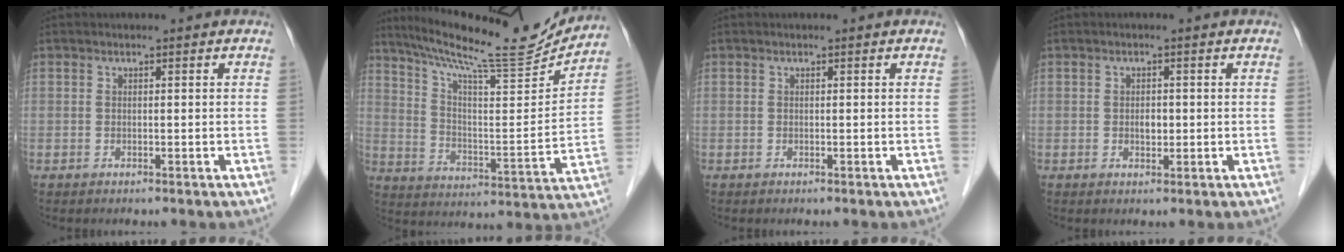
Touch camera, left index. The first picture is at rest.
{"total": 19.9, "force": [18.1, 1.0, 8.3], "torque": [-0.145, -0.038, 0.271]}
{"total": 0.0}
{"total": 1.6, "force": [-0.5, 1.0, 1.2], "torque": [-0.020, -0.003, -0.008]}